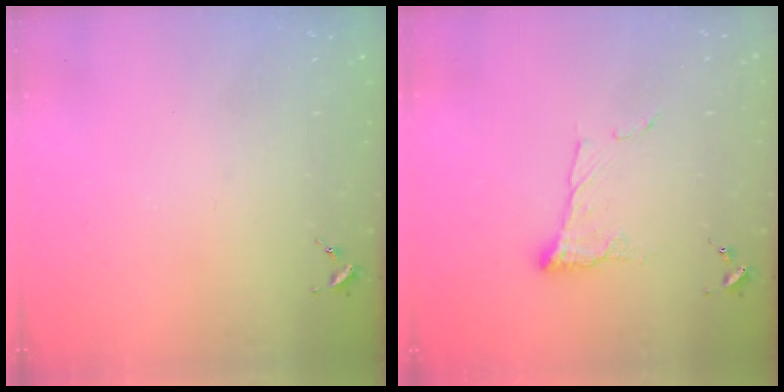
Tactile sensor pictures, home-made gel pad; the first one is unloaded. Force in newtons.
{"total": 9.0, "press": 9.0, "slide": 0.3}